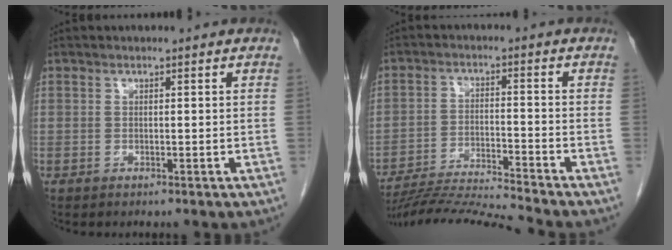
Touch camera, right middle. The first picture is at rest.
{"total": 11.3, "force": [-10.7, -2.7, 2.5], "torque": [-0.032, -0.009, -0.191]}